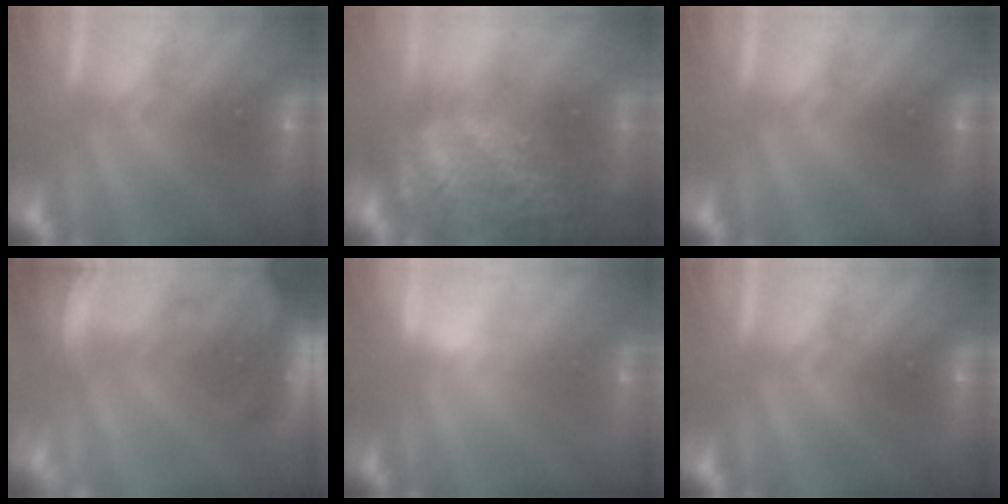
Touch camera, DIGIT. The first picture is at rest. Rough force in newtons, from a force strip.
{"total": 7.7}
{"total": 0.0}
{"total": 7.0}
{"total": 2.9}
{"total": 0.0}